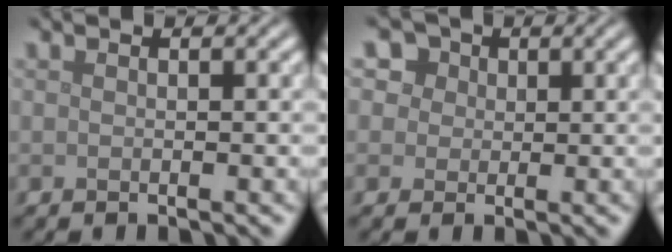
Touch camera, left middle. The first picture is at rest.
{"total": 6.3, "force": [3.2, 4.7, 2.6], "torque": [-0.054, 0.019, 0.034]}